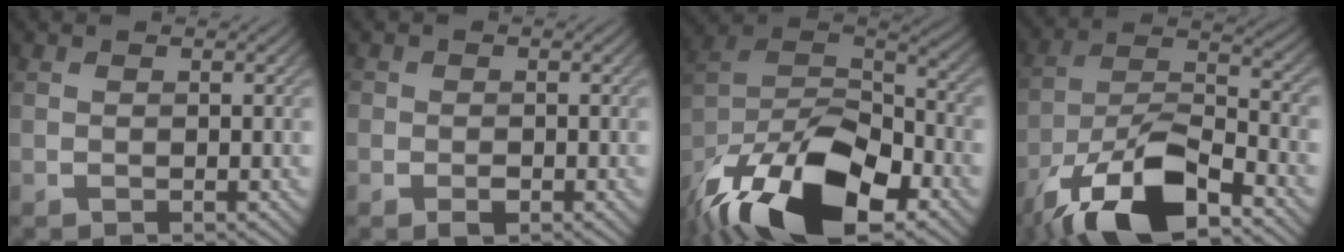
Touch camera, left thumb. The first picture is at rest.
{"total": 1.6, "force": [-0.6, 1.3, 0.8], "torque": [-0.010, -0.005, -0.017]}
{"total": 18.8, "force": [-12.2, 8.0, 11.8], "torque": [-0.262, -0.032, -0.213]}
{"total": 15.2, "force": [-9.7, 5.1, 10.6], "torque": [-0.206, -0.007, -0.195]}